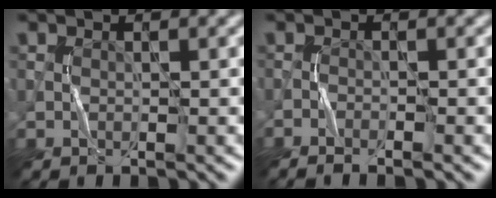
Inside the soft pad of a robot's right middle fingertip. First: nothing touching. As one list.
[{"total": 1.9, "force": [-1.5, 0.1, 1.1], "torque": [-0.034, 0.002, -0.031]}]